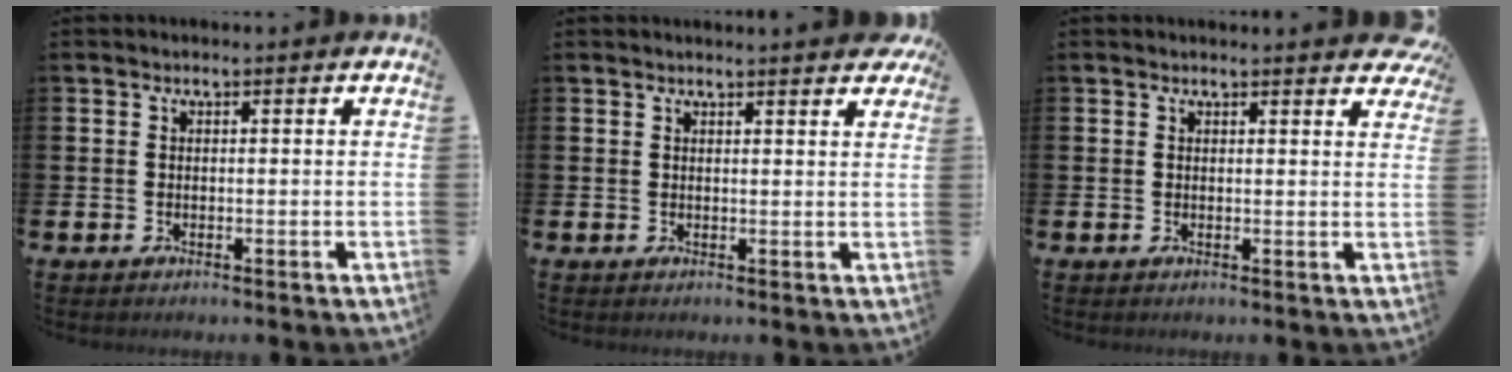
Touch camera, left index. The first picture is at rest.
{"total": 1.5, "force": [1.5, -0.1, 0.1], "torque": [0.009, -0.011, 0.025]}
{"total": 1.6, "force": [1.6, 0.2, 0.0], "torque": [0.018, -0.015, 0.025]}